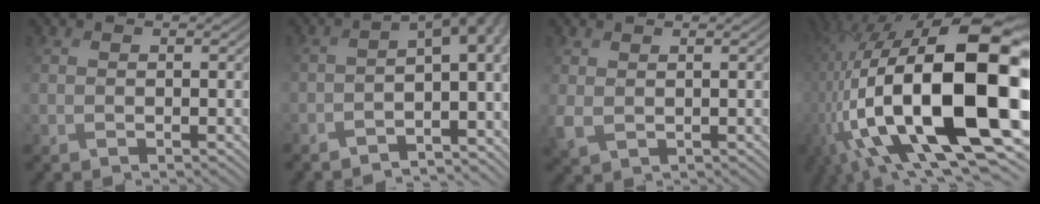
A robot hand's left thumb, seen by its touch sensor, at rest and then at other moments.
{"total": 9.2, "force": [-4.0, 3.3, 7.6], "torque": [-0.096, -0.010, -0.047]}
{"total": 1.2, "force": [0.8, 0.6, 0.7], "torque": [-0.025, -0.005, 0.022]}
{"total": 21.4, "force": [-2.6, 10.5, 18.5], "torque": [-0.370, -0.021, -0.046]}